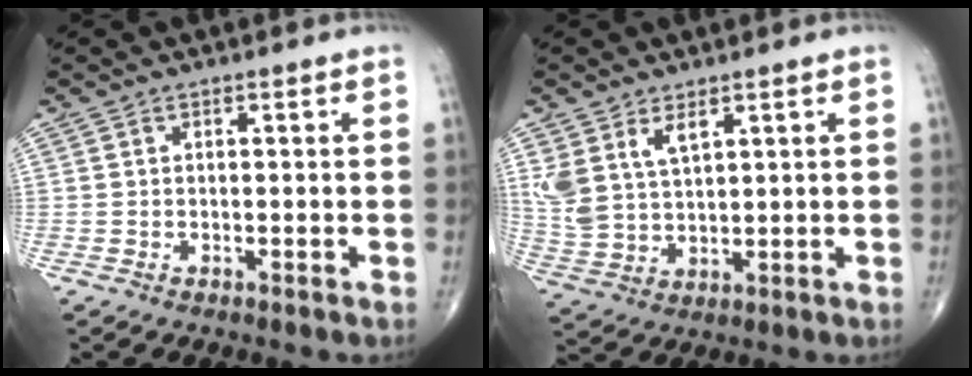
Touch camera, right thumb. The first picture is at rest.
{"total": 7.5, "force": [3.8, 4.0, 5.1], "torque": [-0.100, -0.015, 0.088]}